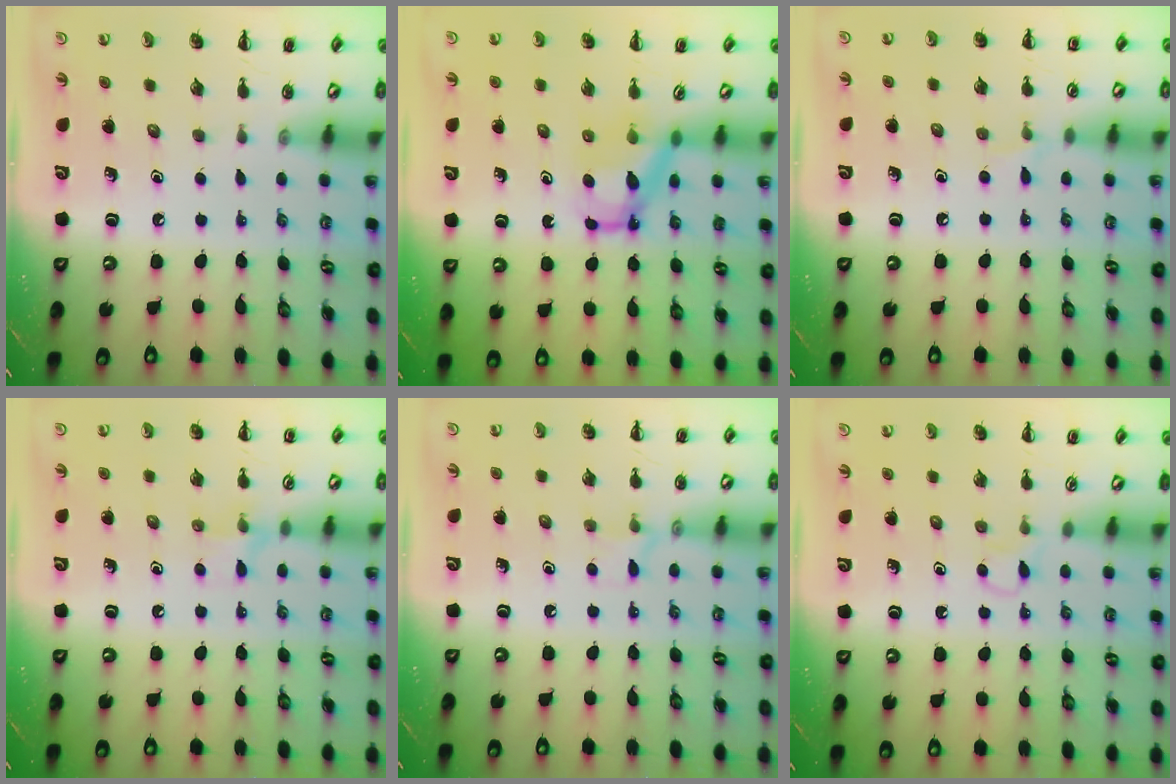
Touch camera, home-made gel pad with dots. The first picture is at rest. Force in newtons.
{"total": 5.7, "press": 5.6, "slide": 0.7}
{"total": 4.3, "press": 4.1, "slide": 1.5}
{"total": 6.2, "press": 6.0, "slide": 1.2}
{"total": 5.6, "press": 5.4, "slide": 1.3}
{"total": 2.8, "press": 2.6, "slide": 1.2}